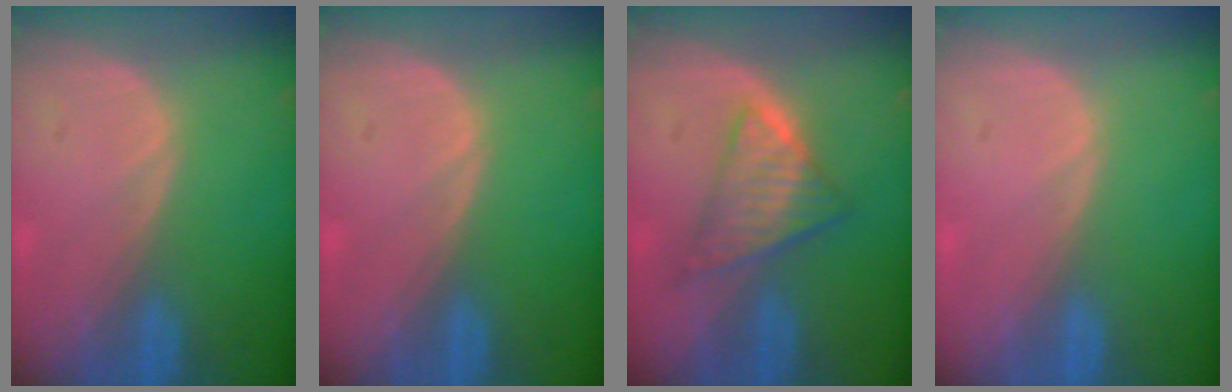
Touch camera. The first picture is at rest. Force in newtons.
{"total": 0.0}
{"total": 6.2, "press": 5.7, "slide": 2.5}
{"total": 0.0}